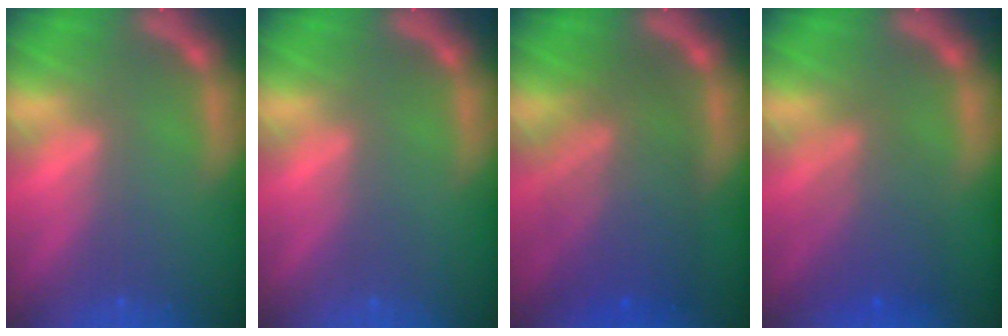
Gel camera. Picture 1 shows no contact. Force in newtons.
{"total": 0.0}
{"total": 8.5}
{"total": 4.5}